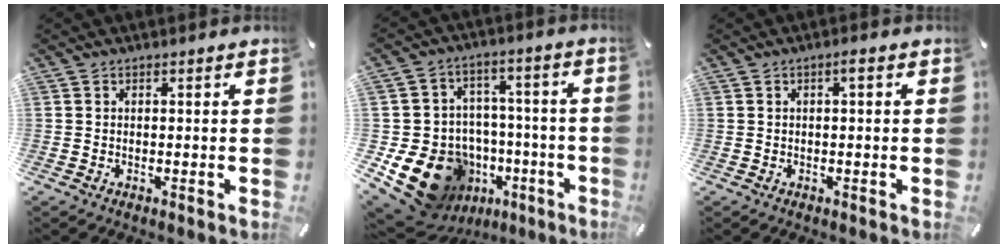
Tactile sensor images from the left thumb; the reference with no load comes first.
{"total": 18.3, "force": [-7.5, 14.6, 8.0], "torque": [-0.133, 0.032, -0.092]}
{"total": 1.6, "force": [0.2, 0.4, 1.5], "torque": [-0.030, 0.005, 0.001]}